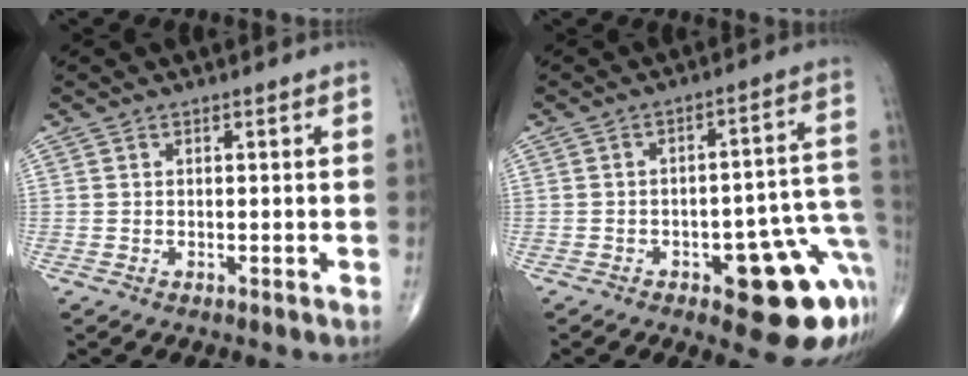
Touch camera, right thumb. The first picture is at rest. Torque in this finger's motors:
{"motor_torque": [1.44, 1.10, 0.79, -1.32, 0.24]}